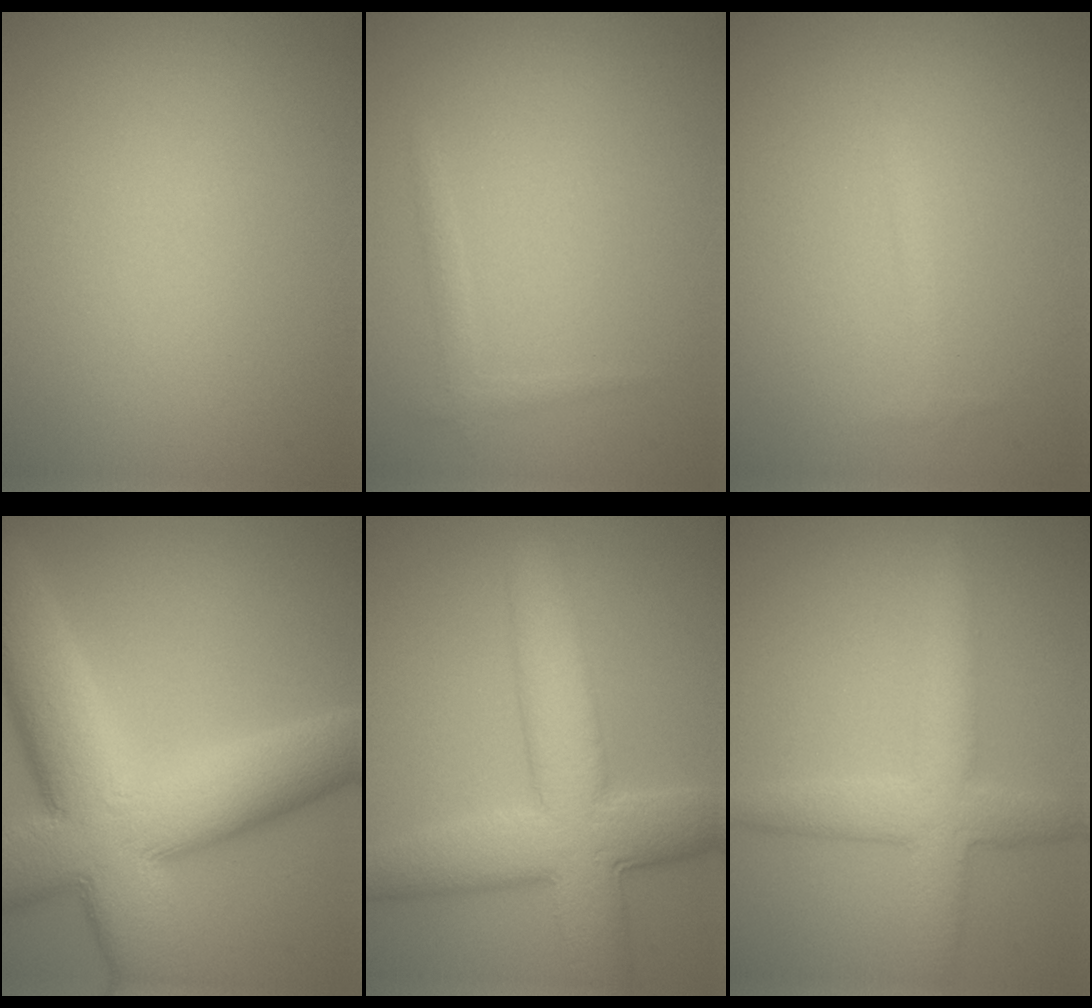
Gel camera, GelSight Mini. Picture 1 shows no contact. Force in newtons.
{"total": 1.0, "press": 1.0, "slide": 0.0}
{"total": 0.8, "press": 0.8, "slide": 0.0}
{"total": 14.3, "press": 14.3, "slide": 0.8}
{"total": 9.0, "press": 9.0, "slide": 0.2}
{"total": 4.5, "press": 4.5, "slide": 0.2}